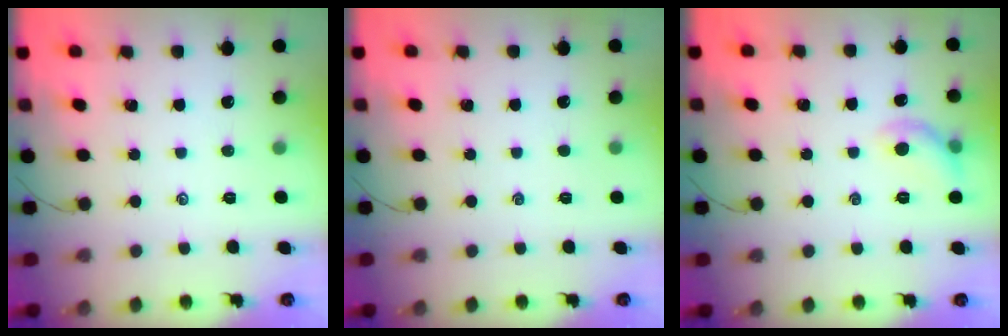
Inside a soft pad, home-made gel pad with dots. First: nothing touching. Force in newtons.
{"total": 0.0}
{"total": 7.6, "press": 7.5, "slide": 0.7}